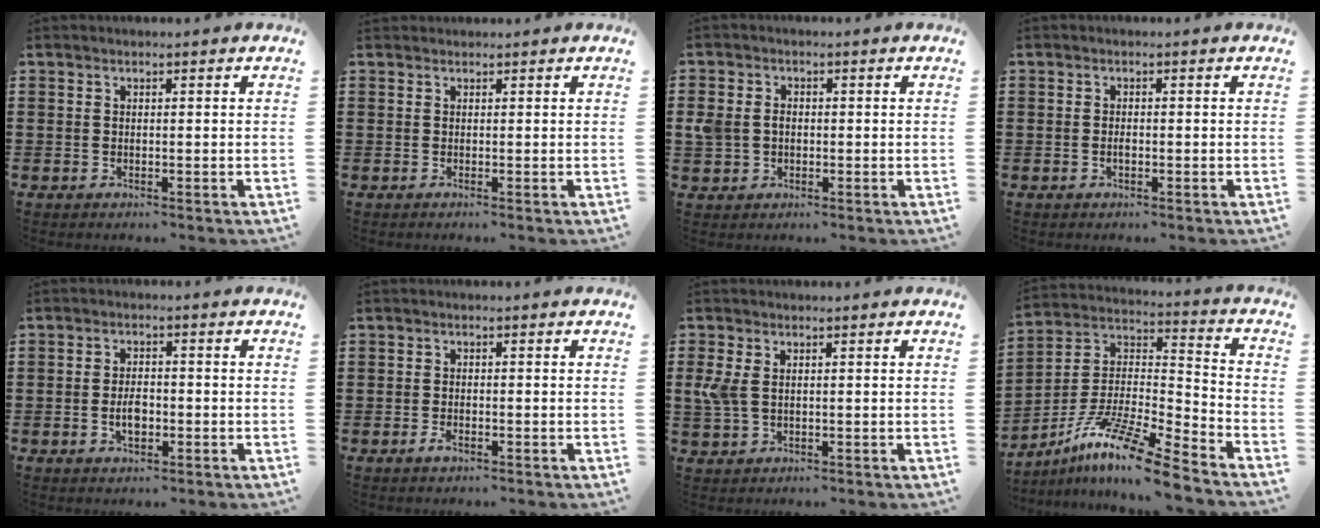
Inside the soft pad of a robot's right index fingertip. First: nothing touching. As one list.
[{"total": 0.0}, {"total": 3.1, "force": [-0.1, 2.5, 1.7], "torque": [-0.055, 0.004, -0.008]}, {"total": 0.9, "force": [-0.3, 0.3, 0.8], "torque": [-0.016, -0.004, -0.005]}, {"total": 3.3, "force": [-0.9, 1.6, 2.8], "torque": [-0.052, 0.003, -0.015]}, {"total": 1.3, "force": [-0.8, 0.5, 0.9], "torque": [-0.025, -0.006, -0.017]}, {"total": 3.7, "force": [0.6, 2.1, 3.0], "torque": [-0.085, -0.001, 0.004]}, {"total": 12.0, "force": [-9.5, 0.5, 7.3], "torque": [-0.144, 0.007, -0.189]}]